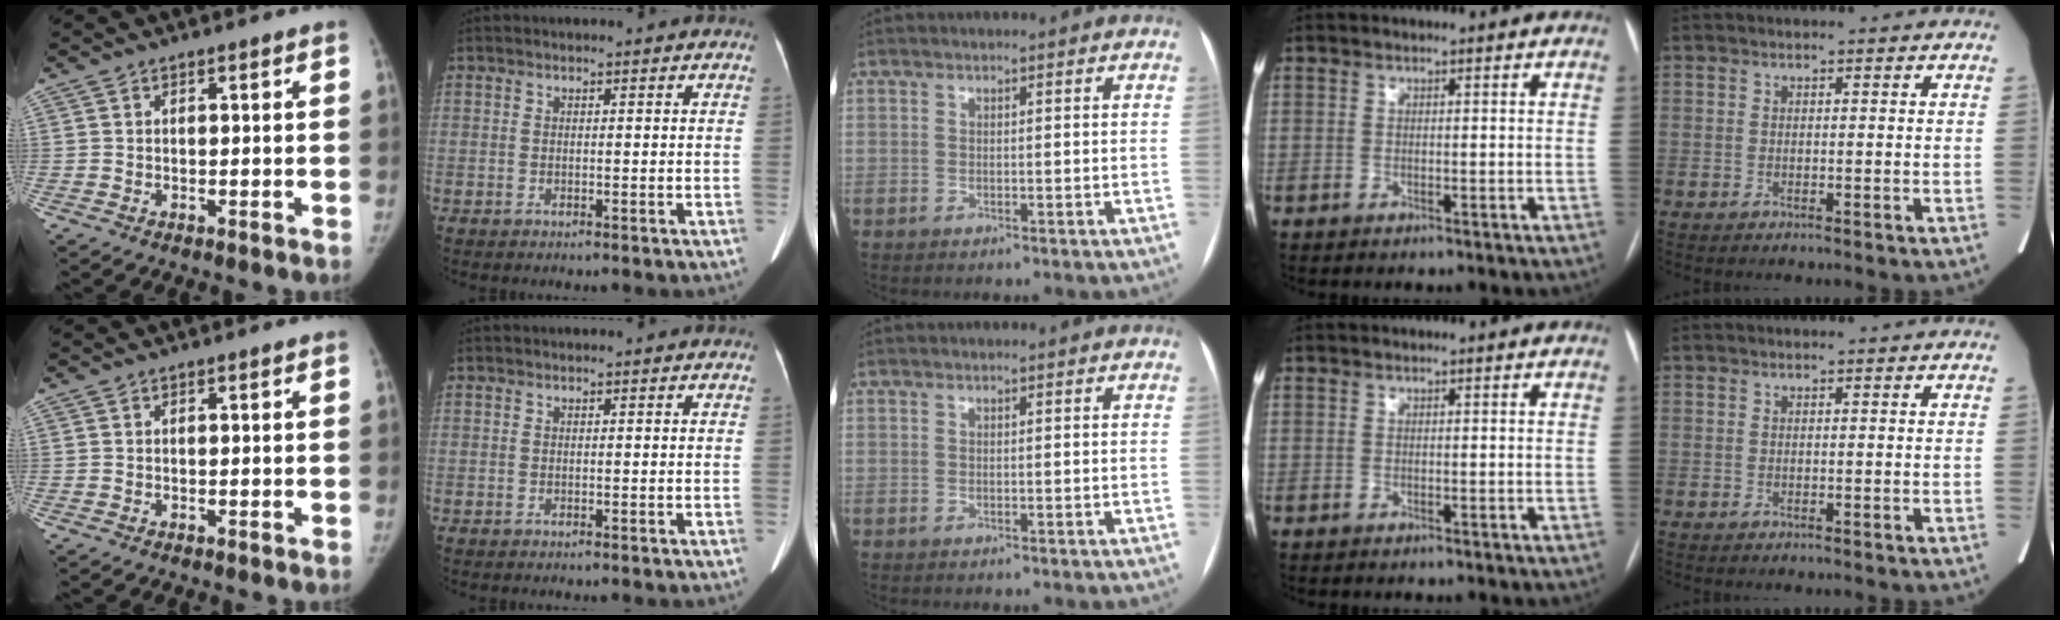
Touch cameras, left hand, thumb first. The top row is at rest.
{}